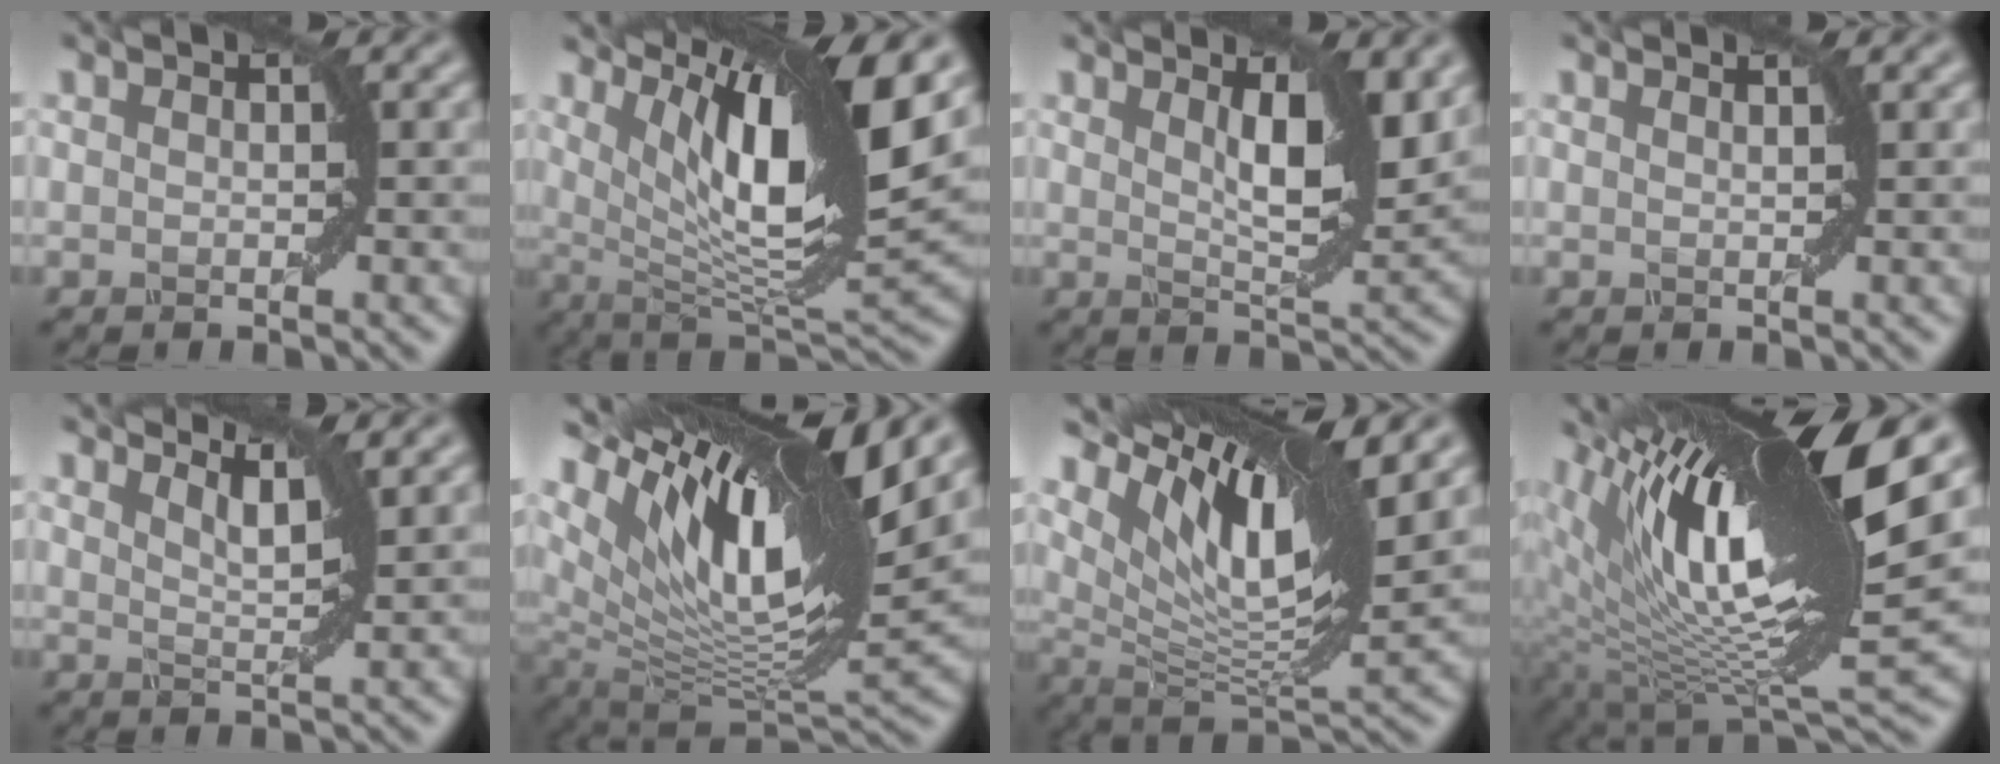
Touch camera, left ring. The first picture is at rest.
{"total": 12.9, "force": [5.1, 3.5, 11.3], "torque": [-0.172, -0.001, 0.095]}
{"total": 5.3, "force": [2.1, 1.5, 4.6], "torque": [-0.069, -0.010, 0.039]}
{"total": 1.2, "force": [0.7, 0.6, 0.7], "torque": [0.004, -0.007, -0.007]}
{"total": 3.5, "force": [2.8, 0.8, 1.9], "torque": [-0.027, 0.005, 0.031]}
{"total": 14.2, "force": [6.4, 5.3, 11.5], "torque": [-0.212, 0.012, 0.118]}
{"total": 11.0, "force": [5.8, 3.2, 8.8], "torque": [-0.159, -0.001, 0.116]}
{"total": 15.9, "force": [5.5, 4.4, 14.2], "torque": [-0.238, 0.004, 0.107]}